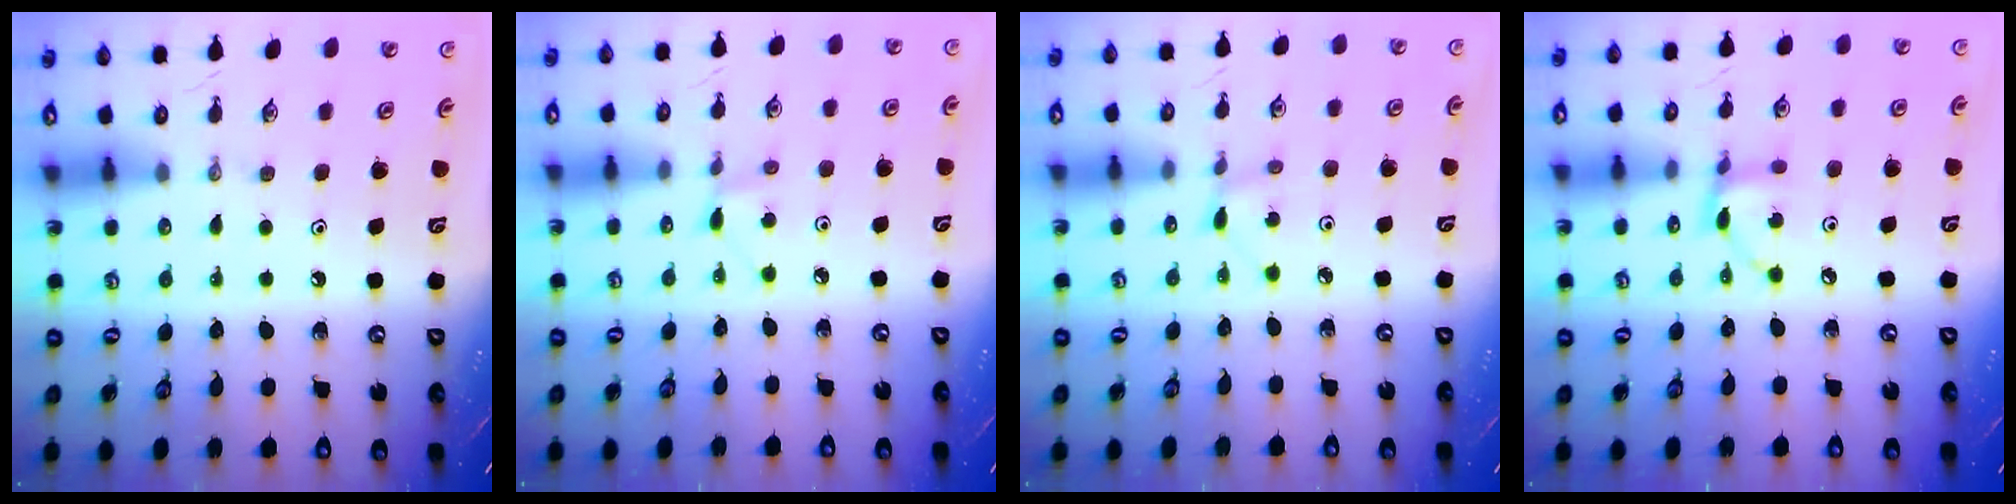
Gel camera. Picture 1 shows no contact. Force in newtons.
{"total": 3.8, "press": 3.7, "slide": 0.5}
{"total": 1.1, "press": 1.1, "slide": 0.1}
{"total": 6.3, "press": 6.3, "slide": 0.2}